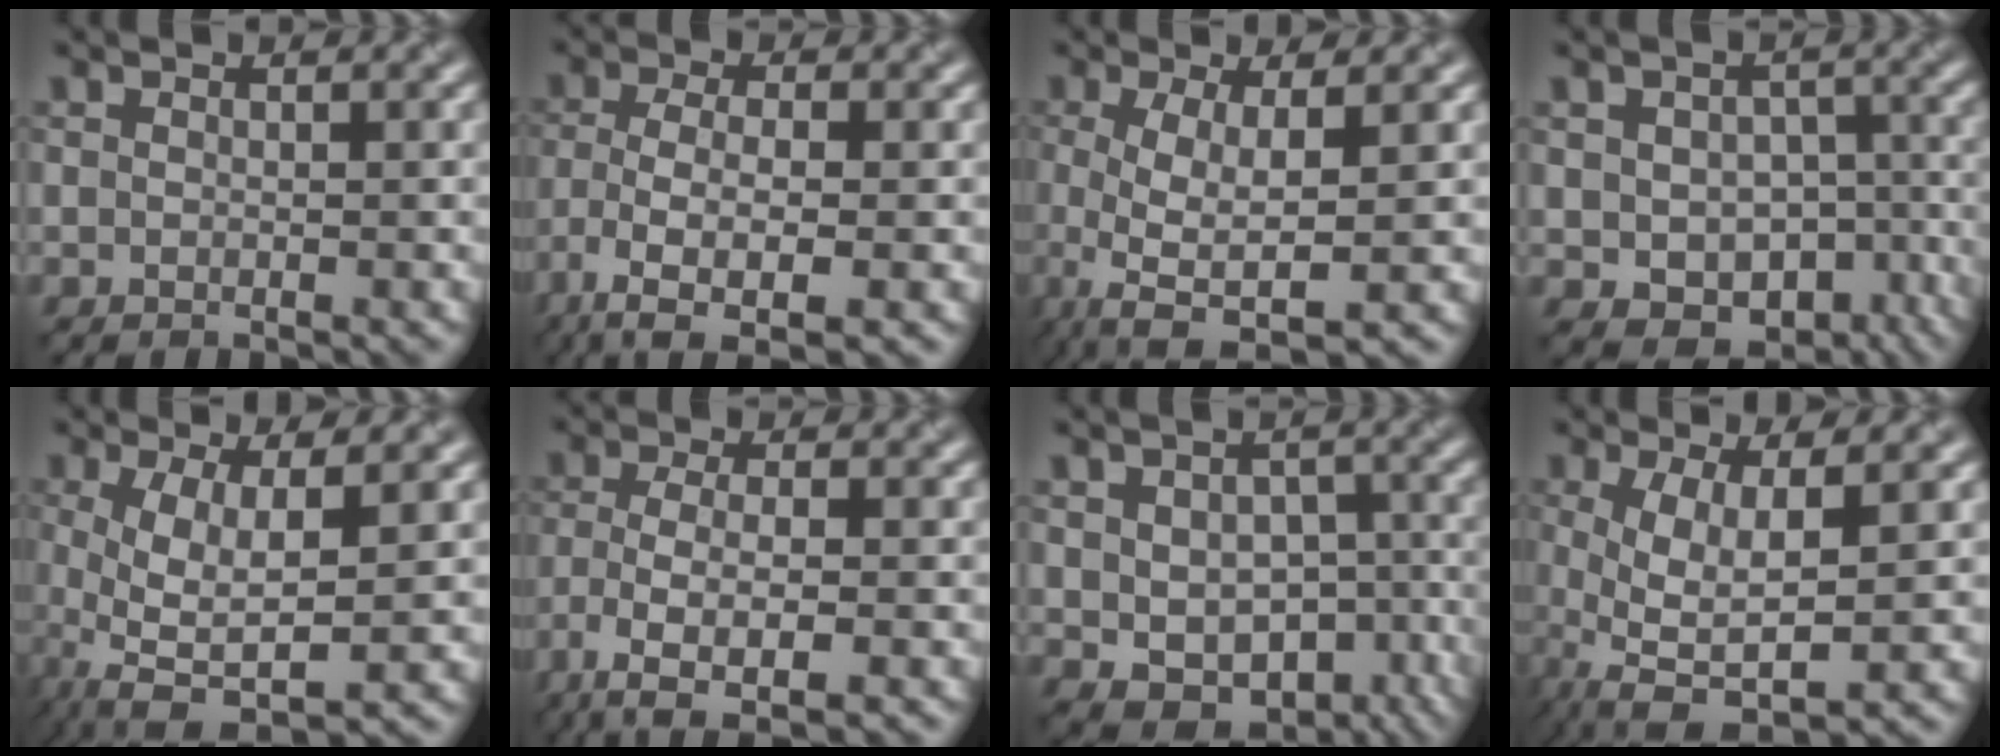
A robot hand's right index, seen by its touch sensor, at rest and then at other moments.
{"total": 5.7, "force": [-3.8, 1.7, 4.0], "torque": [-0.091, -0.001, -0.072]}
{"total": 5.1, "force": [-1.4, 1.4, 4.7], "torque": [-0.097, -0.007, -0.025]}
{"total": 7.5, "force": [-3.3, 5.3, 4.2], "torque": [-0.056, -0.016, -0.026]}
{"total": 6.5, "force": [-1.3, 2.1, 6.0], "torque": [-0.131, -0.007, -0.017]}
{"total": 5.5, "force": [-3.7, 1.5, 3.8], "torque": [-0.087, -0.001, -0.070]}
{"total": 8.2, "force": [-2.8, 5.9, 4.9], "torque": [-0.059, -0.007, -0.017]}
{"total": 5.9, "force": [-1.0, 1.9, 5.5], "torque": [-0.122, -0.006, -0.013]}